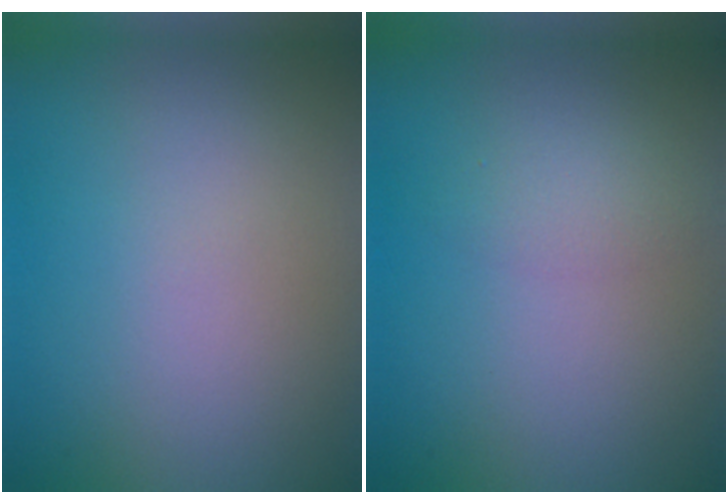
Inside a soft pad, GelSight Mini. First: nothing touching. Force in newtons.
{"total": 1.6, "press": 1.6, "slide": 0.0}